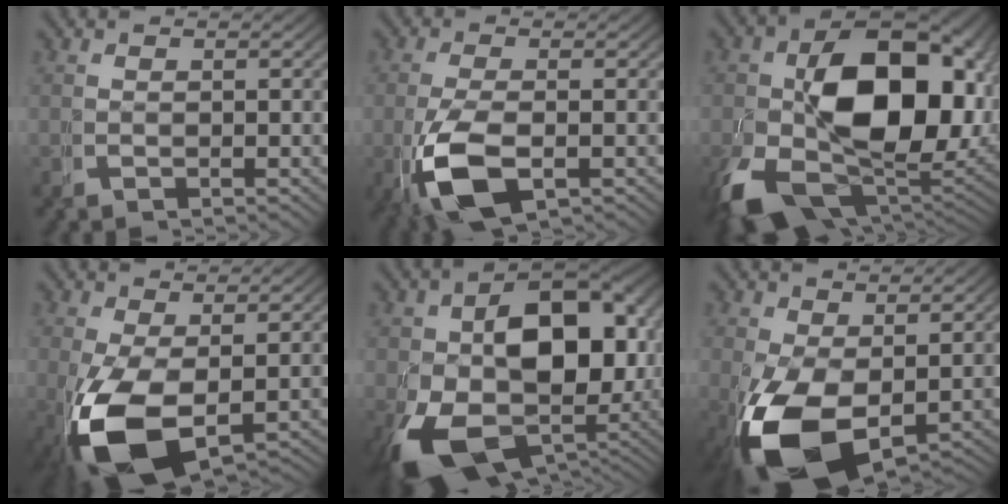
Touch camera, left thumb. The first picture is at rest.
{"total": 6.5, "force": [-2.0, 3.5, 5.0], "torque": [-0.126, -0.023, -0.015]}
{"total": 21.4, "force": [-3.1, 14.1, 15.8], "torque": [-0.286, -0.078, -0.012]}
{"total": 8.1, "force": [-1.8, 4.4, 6.5], "torque": [-0.139, -0.033, -0.007]}
{"total": 17.8, "force": [-3.6, 11.9, 12.7], "torque": [-0.242, -0.077, -0.013]}
{"total": 8.6, "force": [-2.4, 5.0, 6.5], "torque": [-0.138, -0.037, -0.015]}